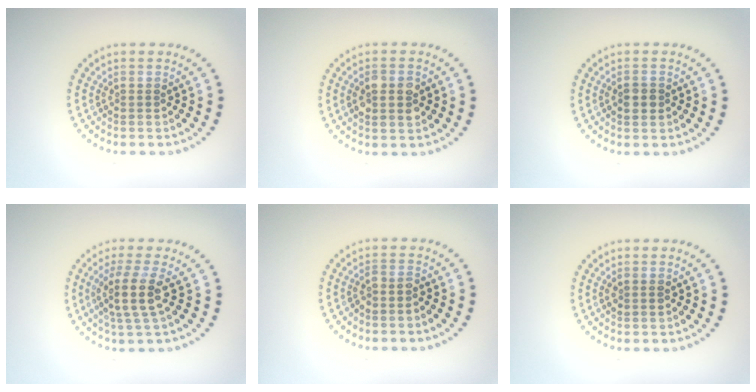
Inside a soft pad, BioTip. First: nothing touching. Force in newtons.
{"total": 2.9, "press": 2.9, "slide": 0.3}
{"total": 1.6, "press": 1.5, "slide": 0.4}
{"total": 3.6, "press": 3.0, "slide": 1.9}
{"total": 1.1, "press": 0.8, "slide": 0.7}
{"total": 0.9, "press": 0.8, "slide": 0.2}